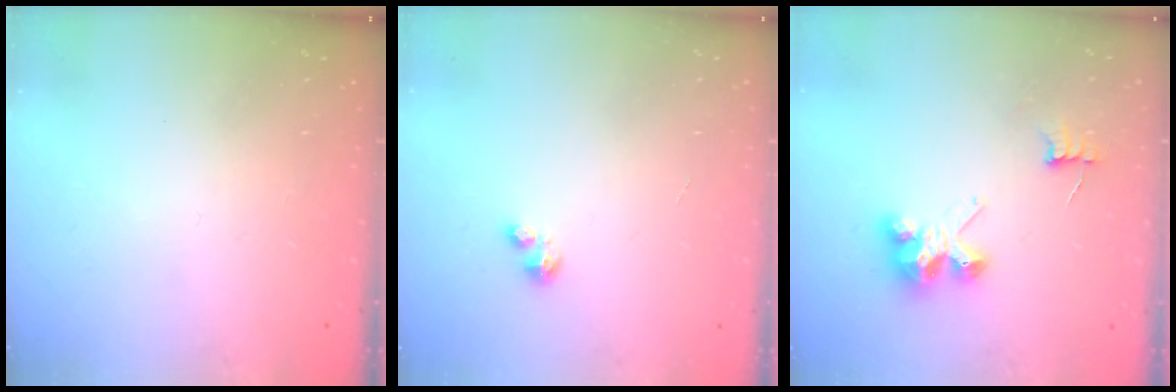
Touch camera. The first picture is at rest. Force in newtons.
{"total": 1.7, "press": 1.7, "slide": 0.4}
{"total": 6.8, "press": 6.8, "slide": 0.2}